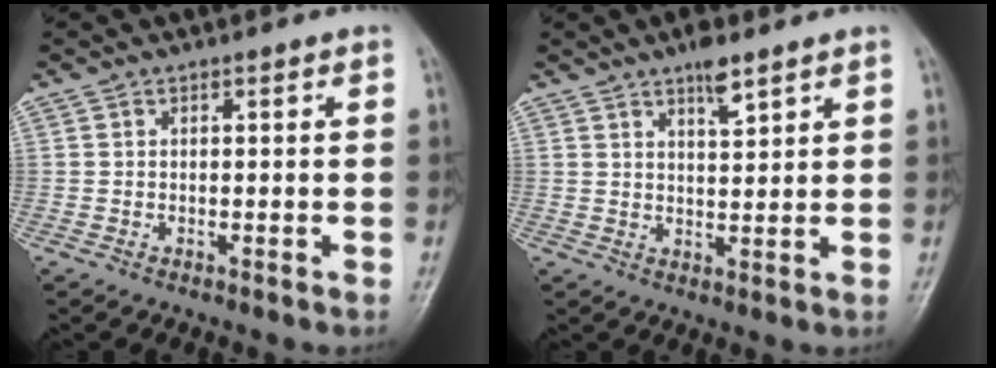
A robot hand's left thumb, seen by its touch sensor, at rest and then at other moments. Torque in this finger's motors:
{"motor_torque": [0.61, 0.09, 0.67, -0.10, 0.01]}